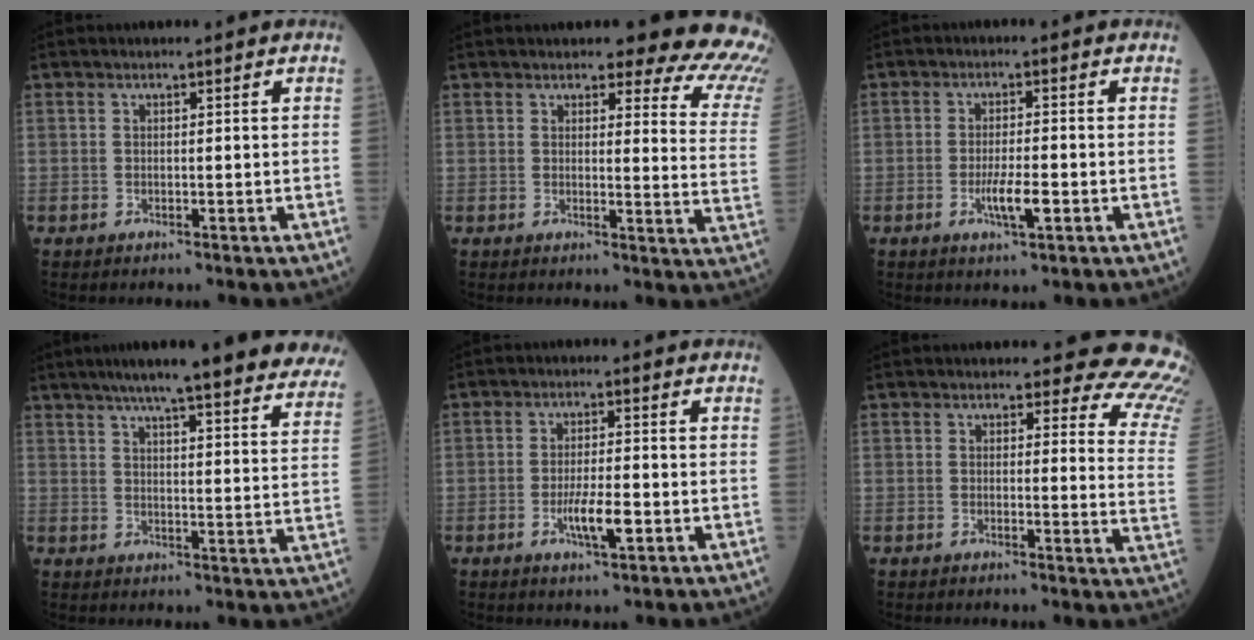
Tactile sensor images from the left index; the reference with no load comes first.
{"total": 17.1, "force": [15.3, 3.0, 7.0], "torque": [-0.059, -0.086, 0.142]}
{"total": 4.3, "force": [-1.6, 0.7, 4.0], "torque": [-0.078, -0.004, -0.027]}
{"total": 26.9, "force": [23.2, 2.7, 13.3], "torque": [-0.187, -0.025, 0.276]}
{"total": 5.0, "force": [-1.8, 0.9, 4.6], "torque": [-0.090, -0.003, -0.030]}
{"total": 14.3, "force": [13.2, 3.2, 4.5], "torque": [-0.012, -0.095, 0.102]}